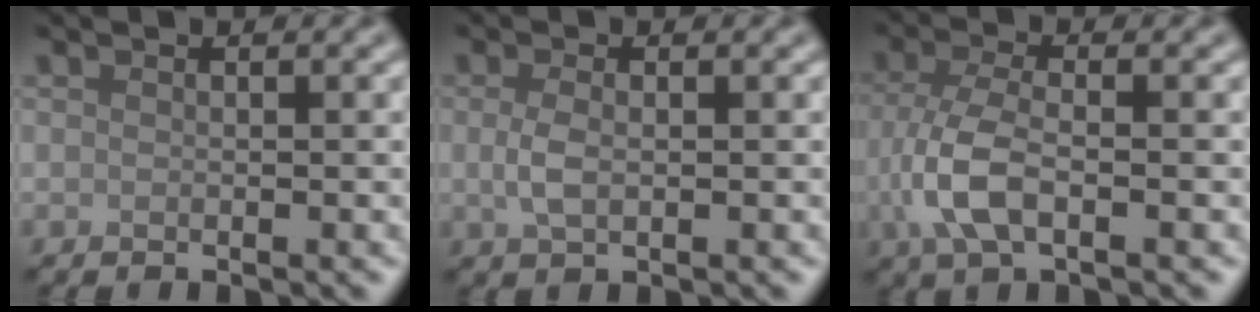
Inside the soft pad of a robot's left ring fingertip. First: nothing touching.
{"total": 1.9, "force": [0.0, 1.0, 1.7], "torque": [-0.042, -0.003, -0.001]}
{"total": 4.8, "force": [-1.2, 2.1, 4.1], "torque": [-0.098, -0.002, -0.030]}